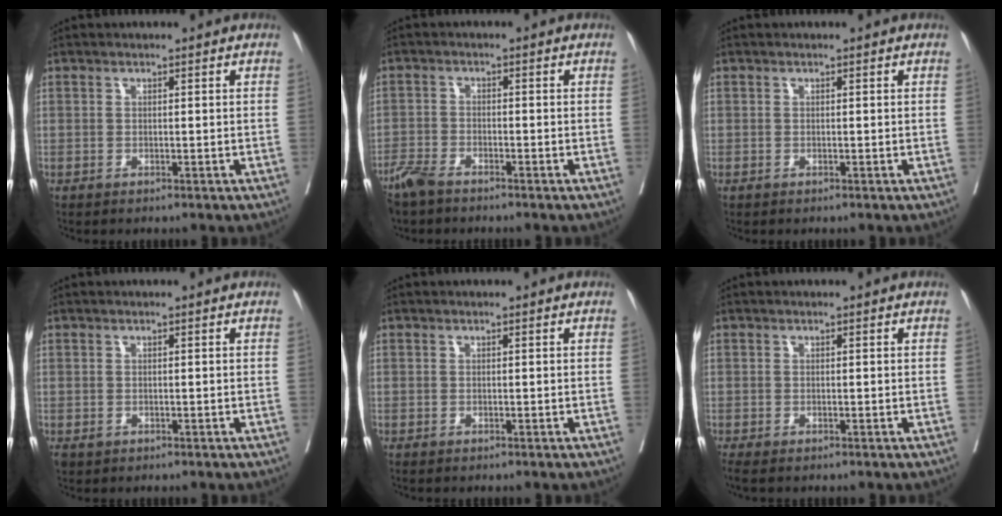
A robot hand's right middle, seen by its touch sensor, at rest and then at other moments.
{"total": 4.1, "force": [-3.5, 0.9, 2.0], "torque": [-0.041, -0.008, -0.068]}
{"total": 0.0}
{"total": 0.8, "force": [-0.3, 0.6, 0.4], "torque": [-0.008, 0.001, 0.000]}
{"total": 0.0}
{"total": 1.8, "force": [-1.6, 0.2, 0.9], "torque": [-0.018, -0.009, -0.027]}